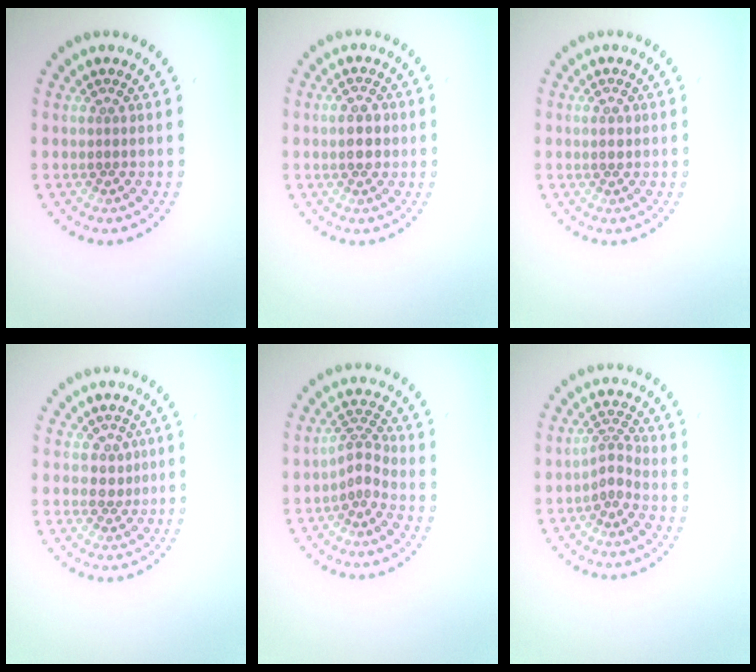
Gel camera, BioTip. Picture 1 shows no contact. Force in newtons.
{"total": 2.6, "press": 2.6, "slide": 0.2}
{"total": 1.0, "press": 1.0, "slide": 0.3}
{"total": 1.6, "press": 1.3, "slide": 0.9}
{"total": 2.2, "press": 1.5, "slide": 1.6}
{"total": 2.0, "press": 1.3, "slide": 1.5}